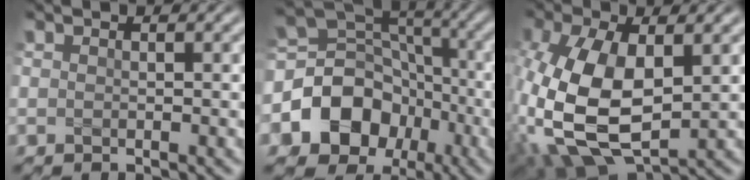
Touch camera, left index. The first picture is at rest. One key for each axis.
{"total": 9.5, "fx": -3.1, "fy": 7.8, "fz": 4.3, "tx": -0.075, "ty": 0.013, "tz": -0.076}
{"total": 12.2, "fx": -0.5, "fy": 6.7, "fz": 10.2, "tx": -0.249, "ty": -0.008, "tz": -0.007}